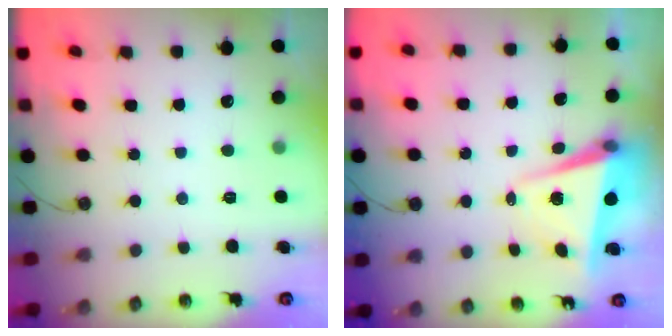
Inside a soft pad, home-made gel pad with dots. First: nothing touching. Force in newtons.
{"total": 5.6, "press": 5.6, "slide": 0.8}